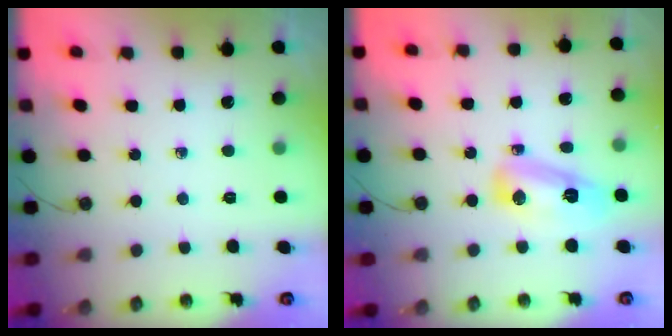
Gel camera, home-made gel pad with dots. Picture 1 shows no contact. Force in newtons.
{"total": 9.4, "press": 9.0, "slide": 2.7}